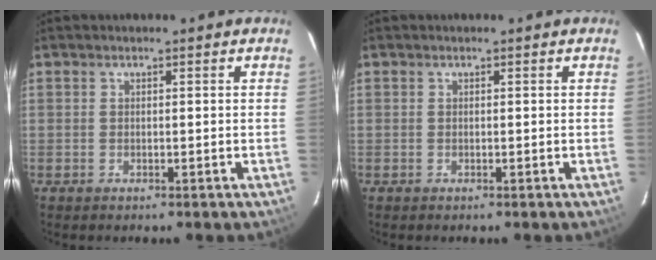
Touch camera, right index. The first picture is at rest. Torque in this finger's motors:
{"motor_torque": [0.00, 0.00, -0.03, 0.00]}